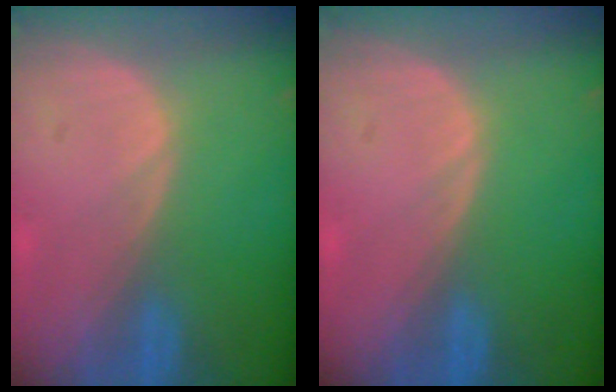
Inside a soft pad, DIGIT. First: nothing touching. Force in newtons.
{"total": 0.0}